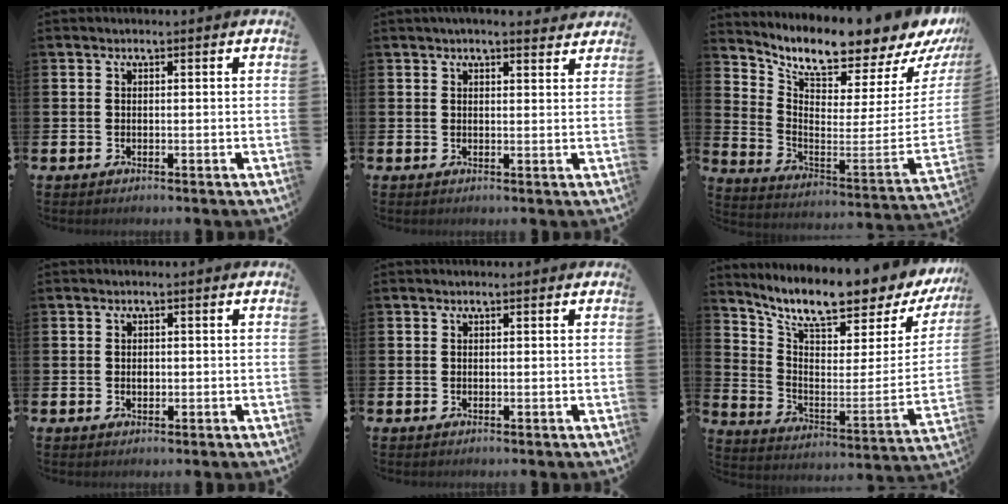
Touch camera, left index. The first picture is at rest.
{"total": 2.5, "force": [2.3, 0.3, 0.7], "torque": [-0.009, -0.009, 0.040]}
{"total": 7.2, "force": [6.8, 0.9, 2.3], "torque": [-0.065, -0.088, 0.105]}
{"total": 1.0, "force": [-0.1, 0.7, 0.7], "torque": [-0.005, 0.002, -0.004]}
{"total": 0.0}
{"total": 9.2, "force": [7.8, 1.8, 4.5], "torque": [-0.111, -0.065, 0.128]}